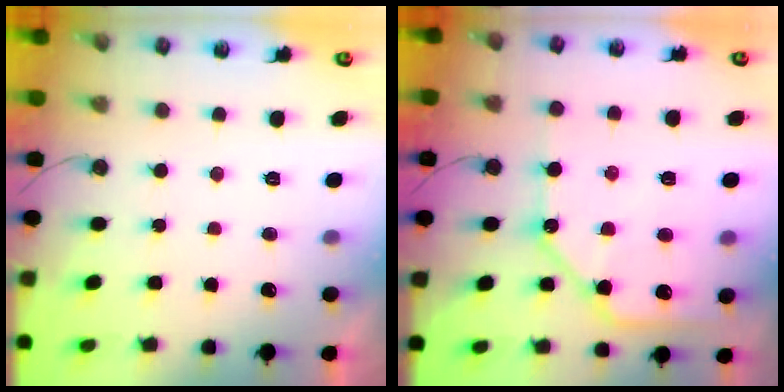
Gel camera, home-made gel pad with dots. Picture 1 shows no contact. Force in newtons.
{"total": 13.3, "press": 13.2, "slide": 1.4}